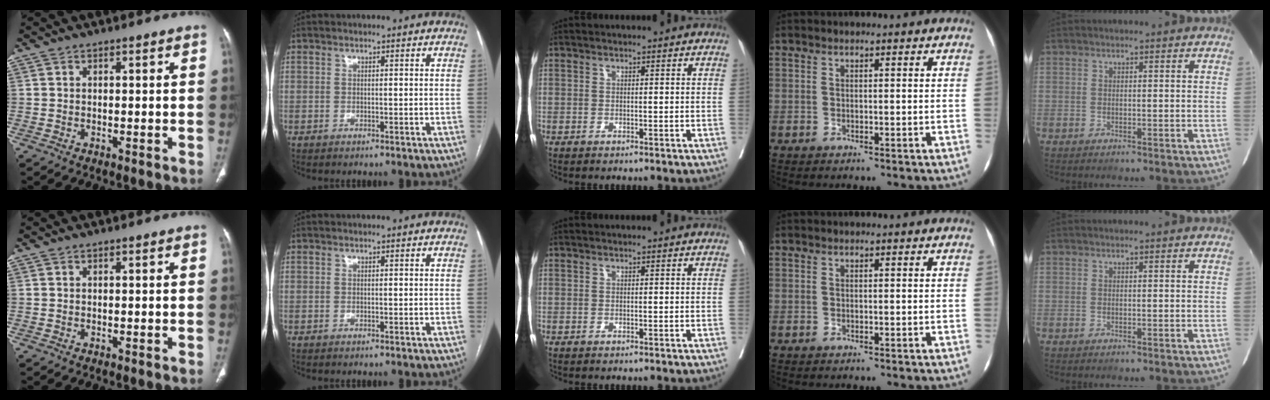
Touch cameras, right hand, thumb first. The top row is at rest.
{}